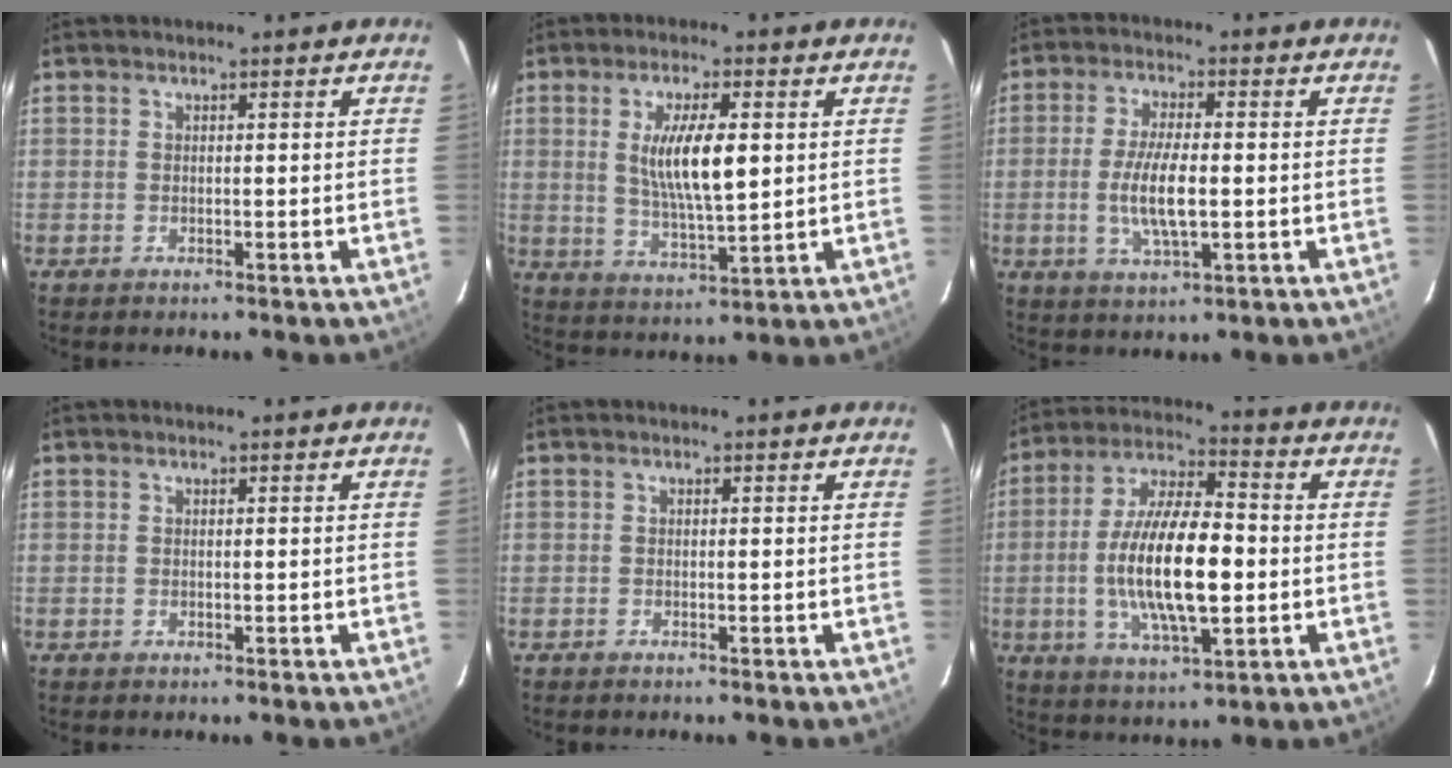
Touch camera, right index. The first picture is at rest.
{"total": 9.9, "force": [1.8, 2.7, 9.3], "torque": [-0.170, -0.004, 0.038]}
{"total": 8.1, "force": [-1.0, 2.4, 7.7], "torque": [-0.153, -0.007, -0.018]}
{"total": 0.0}
{"total": 0.0}
{"total": 16.9, "force": [-1.9, 5.8, 15.8], "torque": [-0.302, -0.003, -0.034]}